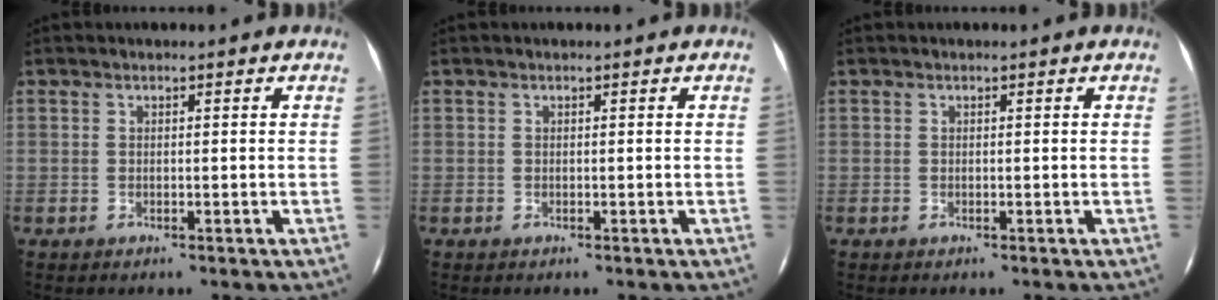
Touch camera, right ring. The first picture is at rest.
{"total": 0.0}
{"total": 0.0}